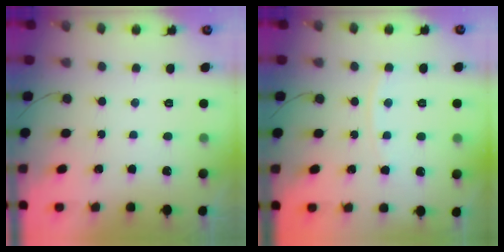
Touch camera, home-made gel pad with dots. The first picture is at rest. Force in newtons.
{"total": 4.5, "press": 4.4, "slide": 0.5}